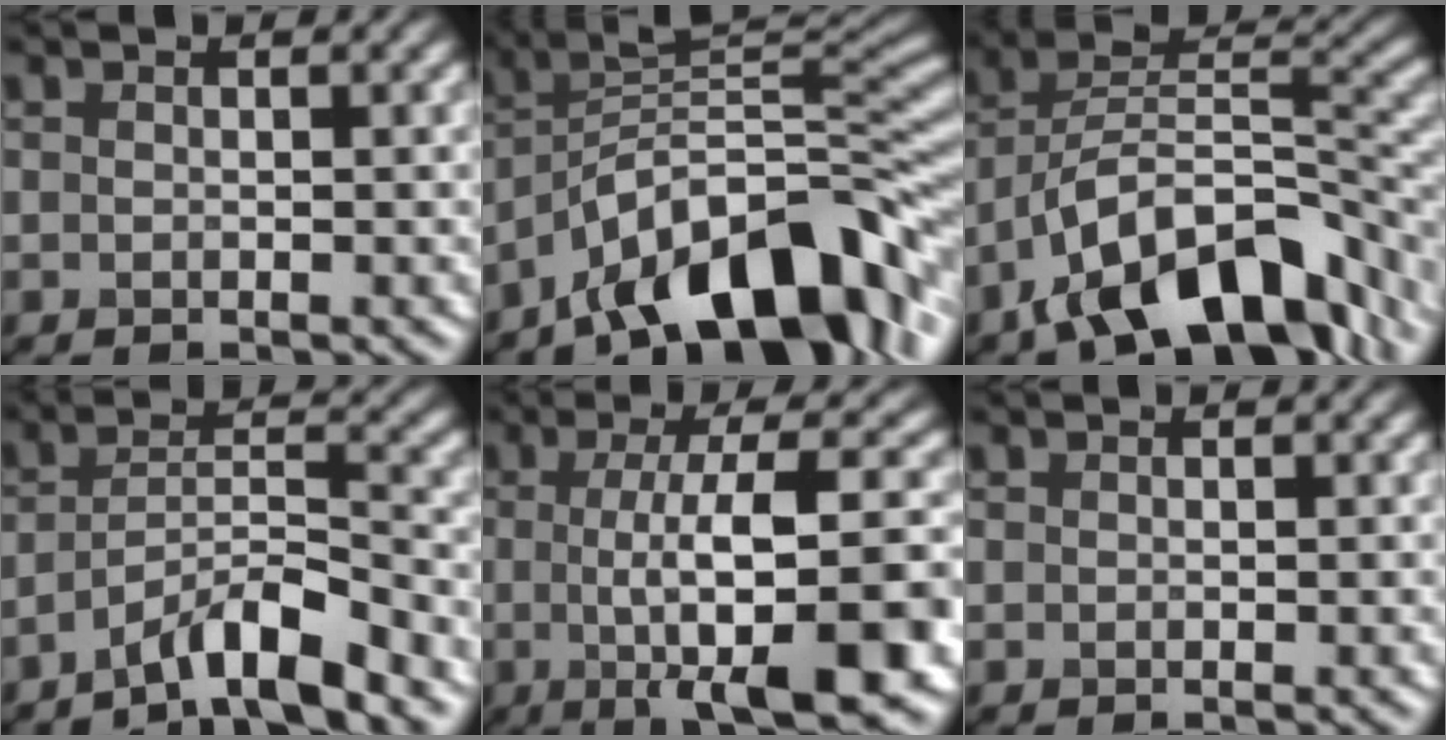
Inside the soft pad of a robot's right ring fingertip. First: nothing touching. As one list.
[{"total": 11.9, "force": [-6.9, 4.4, 8.7], "torque": [-0.114, 0.022, -0.128]}, {"total": 12.3, "force": [-7.4, 5.6, 8.0], "torque": [-0.127, 0.009, -0.141]}, {"total": 5.5, "force": [-4.2, 0.7, 3.6], "torque": [-0.057, 0.011, -0.077]}, {"total": 12.1, "force": [-2.1, 3.2, 11.5], "torque": [-0.145, 0.005, -0.038]}, {"total": 0.0}]